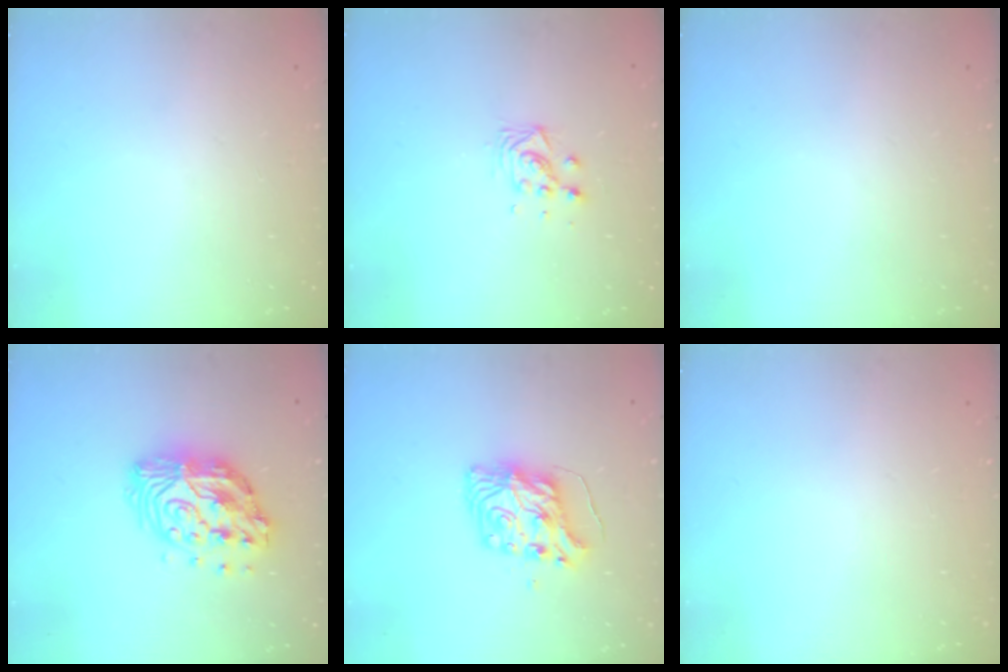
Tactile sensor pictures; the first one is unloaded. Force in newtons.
{"total": 6.1, "press": 6.1, "slide": 0.5}
{"total": 0.0}
{"total": 15.1, "press": 15.0, "slide": 1.1}
{"total": 9.2, "press": 9.1, "slide": 1.3}
{"total": 0.0}